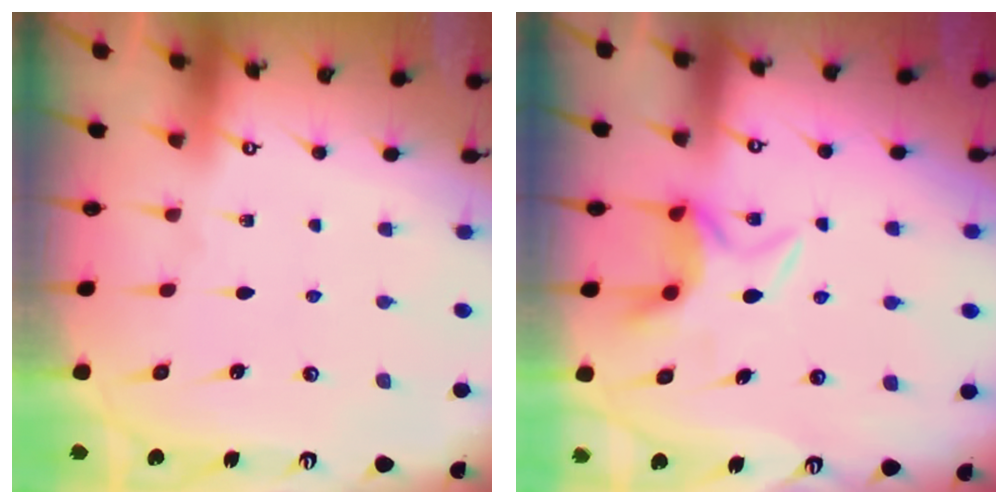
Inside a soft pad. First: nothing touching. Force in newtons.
{"total": 5.4, "press": 5.4, "slide": 0.6}